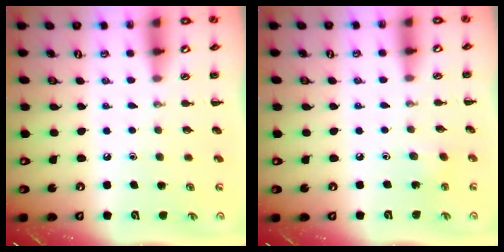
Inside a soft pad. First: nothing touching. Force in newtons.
{"total": 2.6, "press": 2.5, "slide": 0.9}